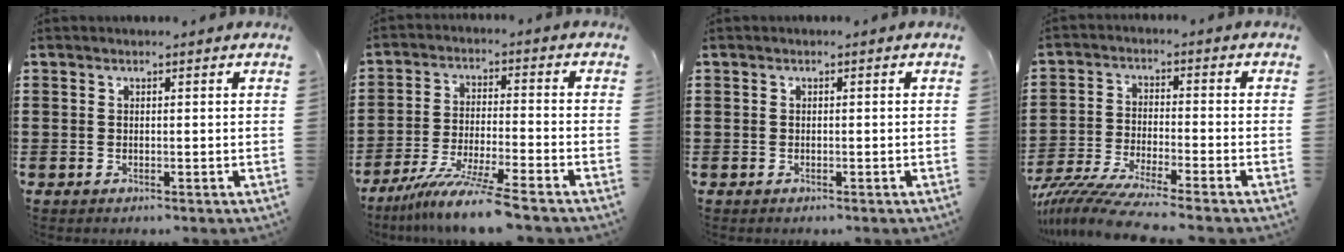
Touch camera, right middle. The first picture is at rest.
{"total": 8.4, "force": [-6.9, -0.6, 4.7], "torque": [-0.094, -0.019, -0.134]}
{"total": 0.0}
{"total": 7.1, "force": [-6.4, -0.1, 3.1], "torque": [-0.077, -0.016, -0.128]}